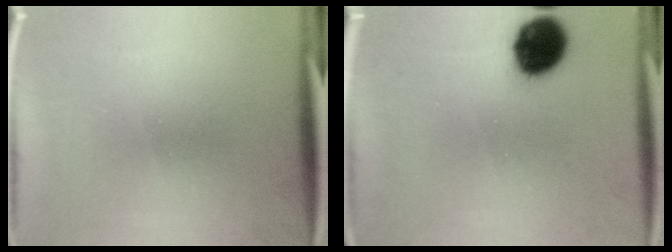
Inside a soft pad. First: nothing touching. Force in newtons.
{"total": 12.1}